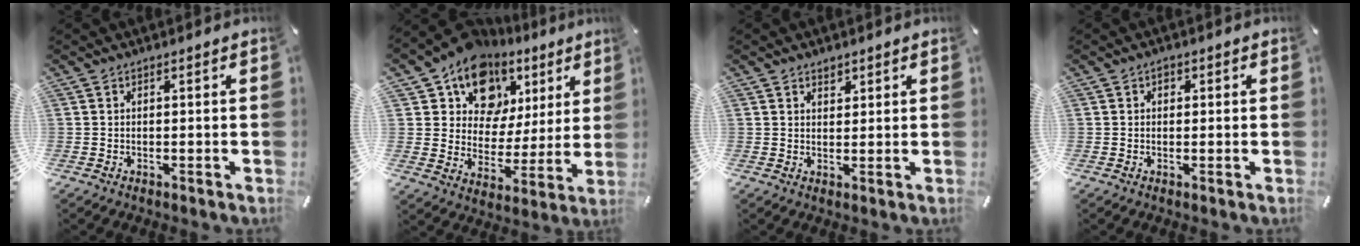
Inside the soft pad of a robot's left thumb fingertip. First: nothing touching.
{"total": 13.7, "force": [8.4, 9.9, 4.5], "torque": [-0.079, -0.059, 0.152]}
{"total": 1.9, "force": [1.3, 1.3, 0.2], "torque": [0.011, -0.006, 0.021]}
{"total": 1.2, "force": [0.3, 1.0, 0.6], "torque": [-0.005, 0.003, 0.002]}